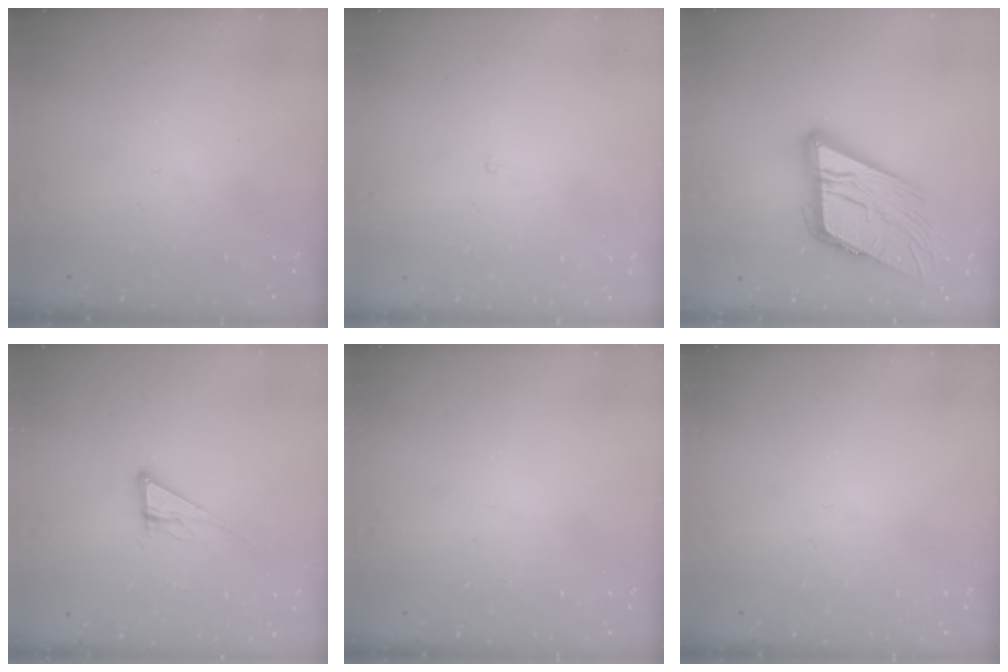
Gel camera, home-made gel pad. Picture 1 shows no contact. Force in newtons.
{"total": 1.9, "press": 1.9, "slide": 0.1}
{"total": 19.1, "press": 18.9, "slide": 2.6}
{"total": 6.6, "press": 6.6, "slide": 0.3}
{"total": 0.0}
{"total": 0.0}